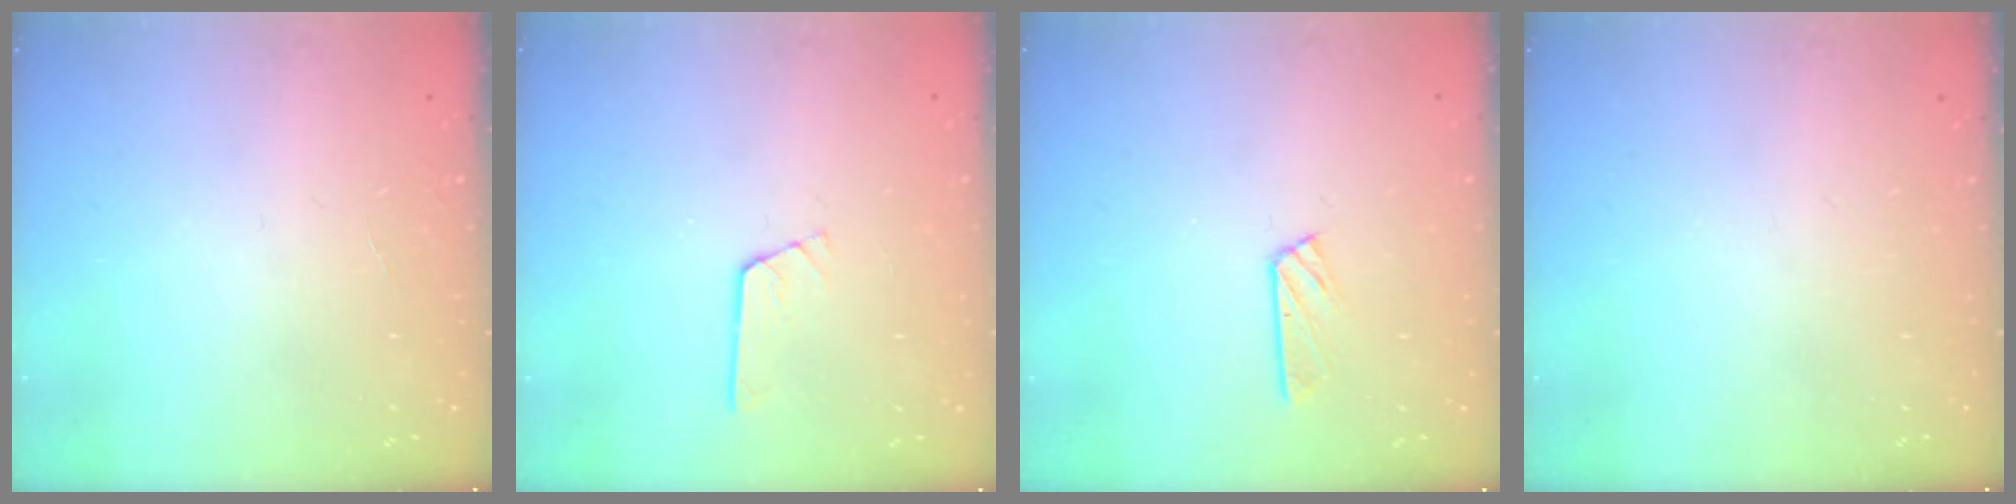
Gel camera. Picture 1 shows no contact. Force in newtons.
{"total": 2.4, "press": 2.4, "slide": 0.2}
{"total": 3.6, "press": 3.6, "slide": 0.4}
{"total": 0.0}